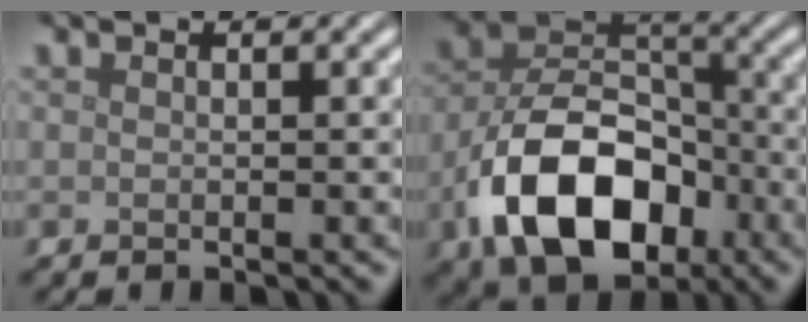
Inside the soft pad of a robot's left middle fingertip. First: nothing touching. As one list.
[{"total": 11.3, "force": [-4.7, 7.1, 7.4], "torque": [-0.142, -0.003, -0.087]}]